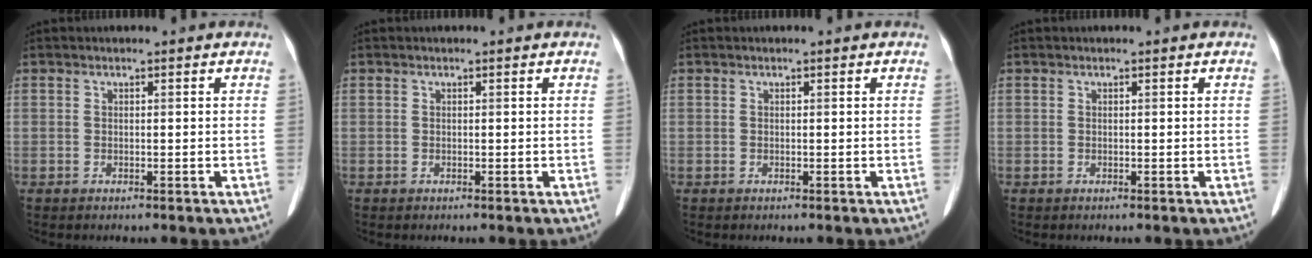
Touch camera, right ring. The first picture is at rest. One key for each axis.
{"total": 0.0}
{"total": 0.0}
{"total": 0.0}